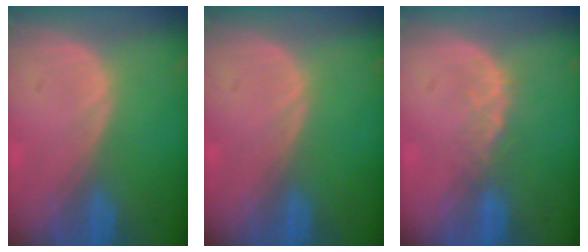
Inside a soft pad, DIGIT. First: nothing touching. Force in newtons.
{"total": 0.0}
{"total": 2.6, "press": 2.1, "slide": 1.5}